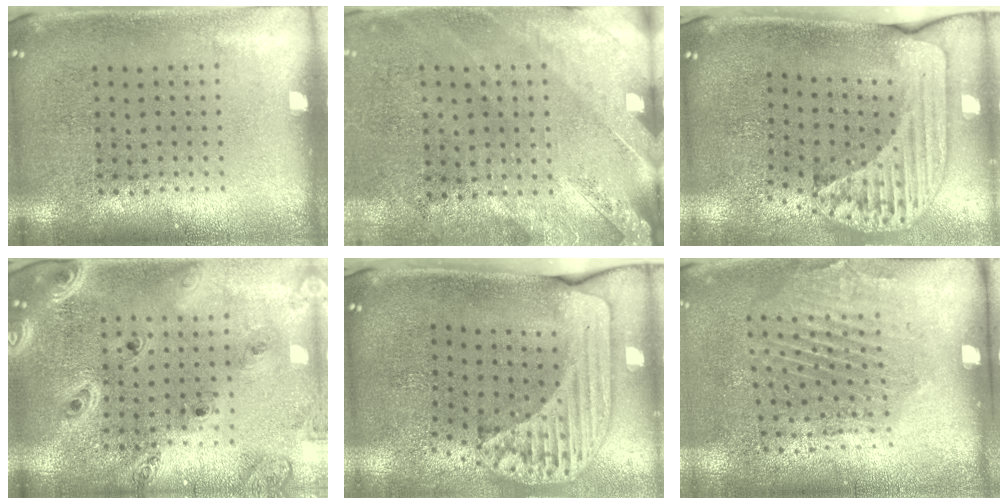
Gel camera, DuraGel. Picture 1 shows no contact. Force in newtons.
{"total": 2.5, "press": 2.0, "slide": 1.5}
{"total": 2.7, "press": 1.8, "slide": 1.9}
{"total": 1.6, "press": 1.6, "slide": 0.3}
{"total": 2.4, "press": 1.7, "slide": 1.6}
{"total": 2.0, "press": 1.1, "slide": 1.7}